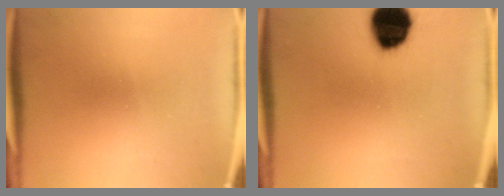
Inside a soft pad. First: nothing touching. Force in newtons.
{"total": 14.2}